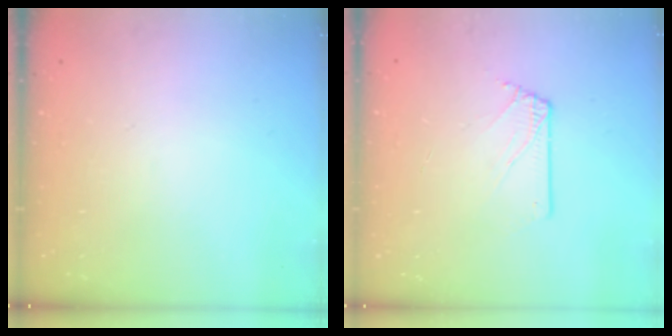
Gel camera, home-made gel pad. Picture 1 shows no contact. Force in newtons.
{"total": 2.3, "press": 2.3, "slide": 0.3}